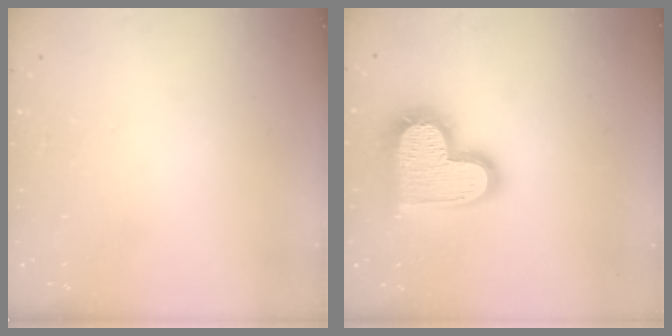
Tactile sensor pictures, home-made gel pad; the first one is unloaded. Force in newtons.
{"total": 20.7, "press": 20.7, "slide": 1.5}